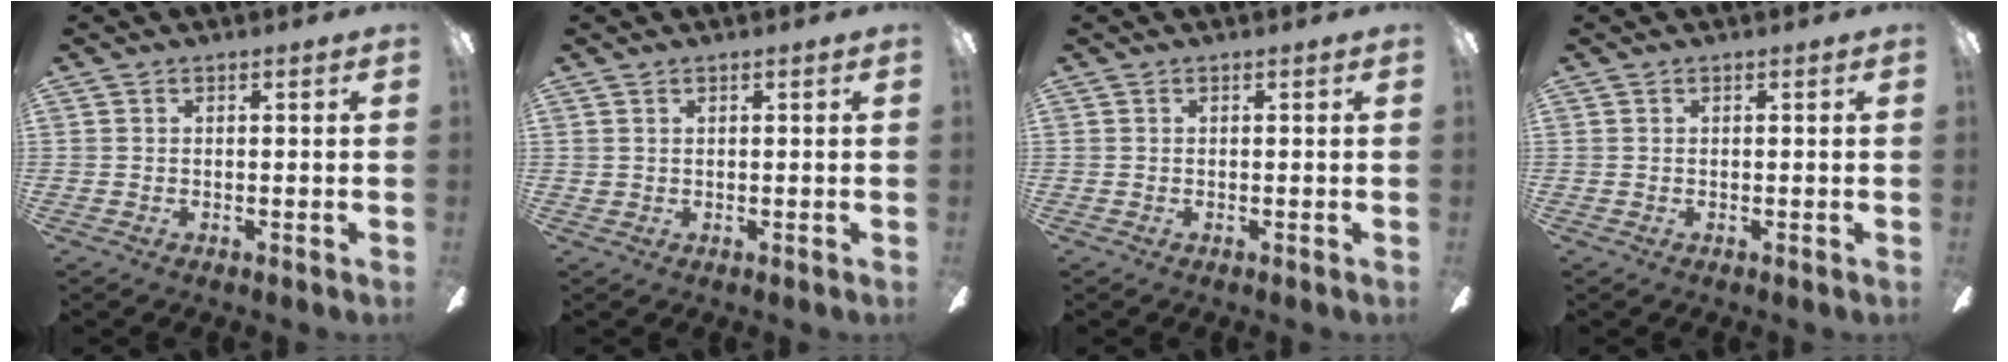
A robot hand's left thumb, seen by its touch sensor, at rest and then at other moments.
{"total": 0.9, "force": [0.7, 0.5, 0.1], "torque": [-0.003, 0.001, 0.014]}
{"total": 0.0}
{"total": 0.0}